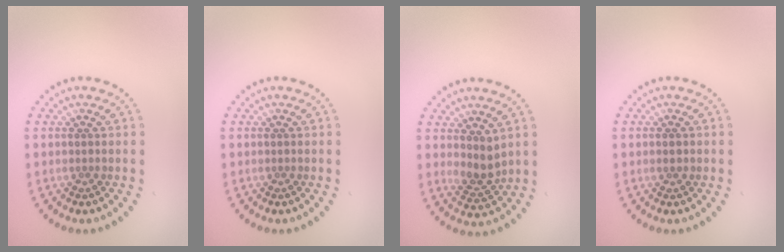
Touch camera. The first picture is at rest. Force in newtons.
{"total": 0.0}
{"total": 2.4, "press": 2.1, "slide": 1.2}
{"total": 1.0, "press": 1.0, "slide": 0.1}